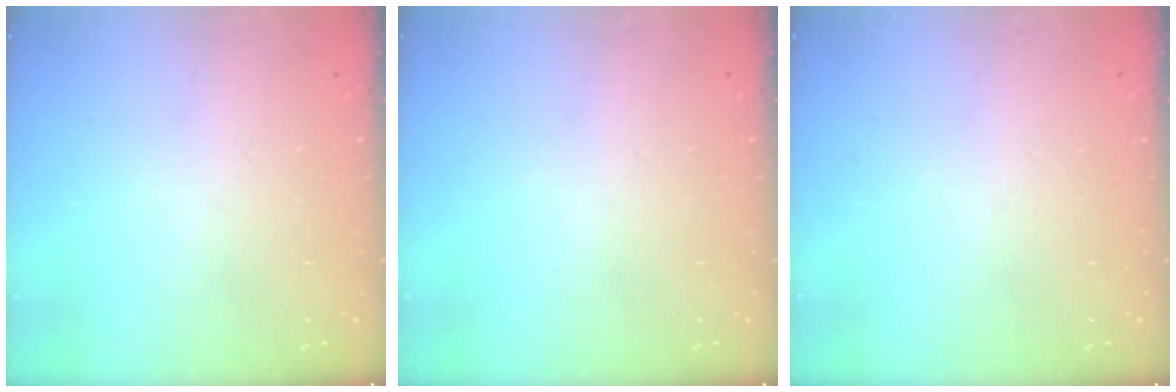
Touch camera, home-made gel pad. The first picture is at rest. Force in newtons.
{"total": 0.0}
{"total": 0.0}